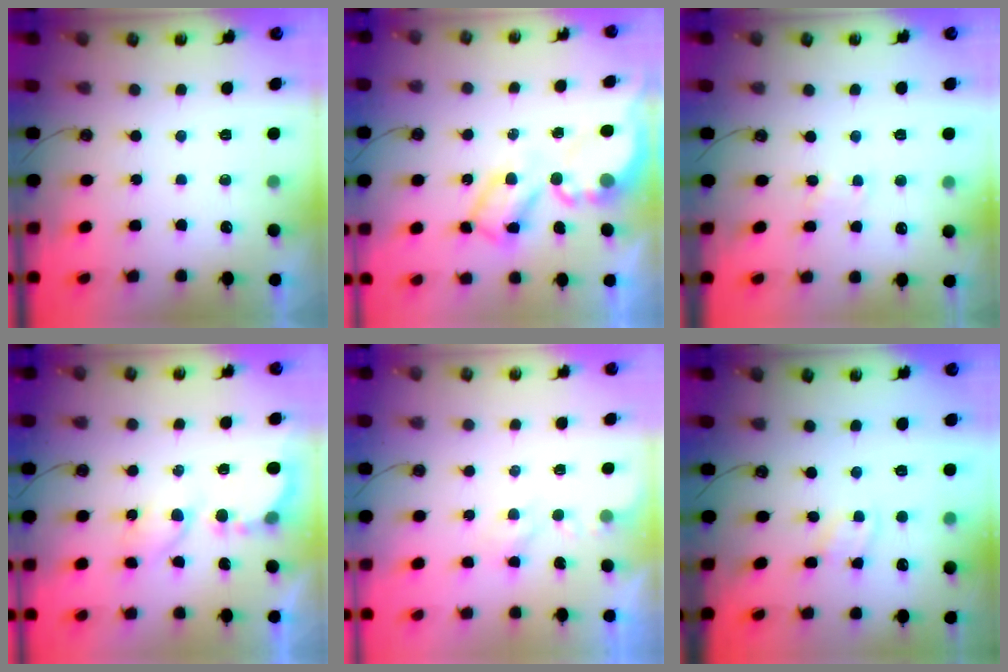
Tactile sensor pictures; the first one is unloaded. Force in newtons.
{"total": 8.9, "press": 8.9, "slide": 0.5}
{"total": 2.0, "press": 2.0, "slide": 0.3}
{"total": 6.3, "press": 6.2, "slide": 0.7}
{"total": 2.2, "press": 2.1, "slide": 0.4}
{"total": 2.9, "press": 2.9, "slide": 0.4}